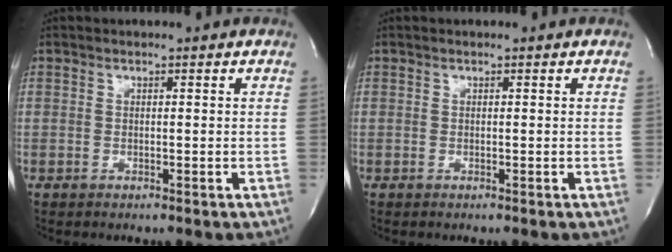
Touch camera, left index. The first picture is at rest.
{"total": 0.0}